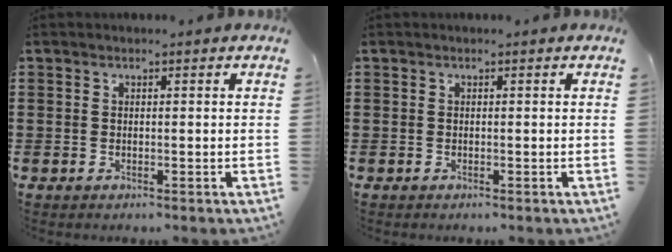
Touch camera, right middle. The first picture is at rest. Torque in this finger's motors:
{"motor_torque": [-0.25, 0.25, -0.01, -0.01]}